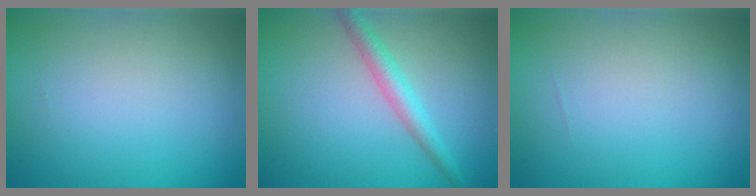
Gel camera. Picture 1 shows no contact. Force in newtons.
{"total": 2.6, "press": 2.5, "slide": 0.1}
{"total": 0.0}